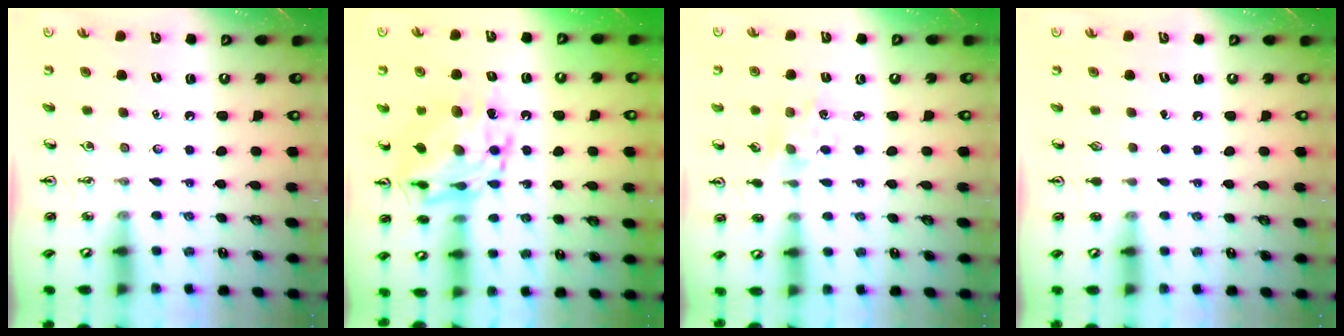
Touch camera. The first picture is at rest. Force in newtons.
{"total": 14.0, "press": 14.0, "slide": 1.2}
{"total": 1.0, "press": 1.0, "slide": 0.2}
{"total": 0.0}